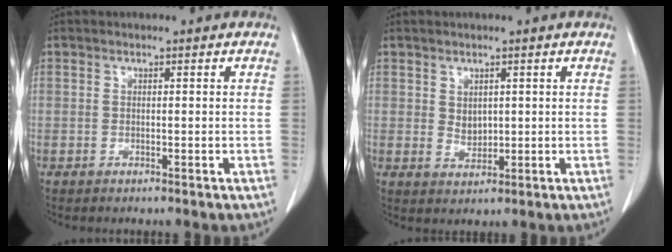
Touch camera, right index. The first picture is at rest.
{"total": 2.3, "force": [0.8, 1.7, 1.3], "torque": [-0.023, -0.003, 0.022]}